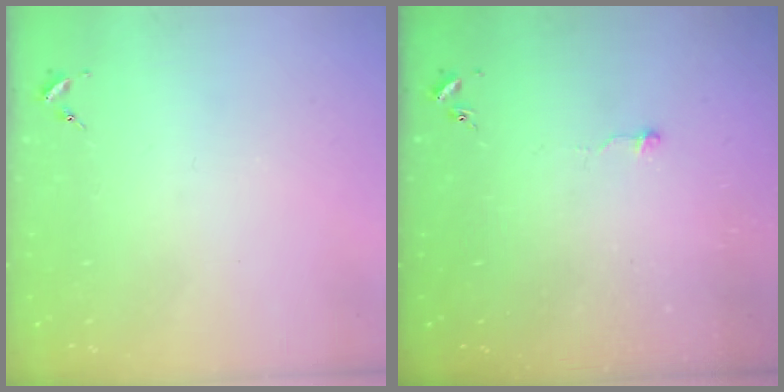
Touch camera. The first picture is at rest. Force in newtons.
{"total": 4.8, "press": 4.8, "slide": 0.4}